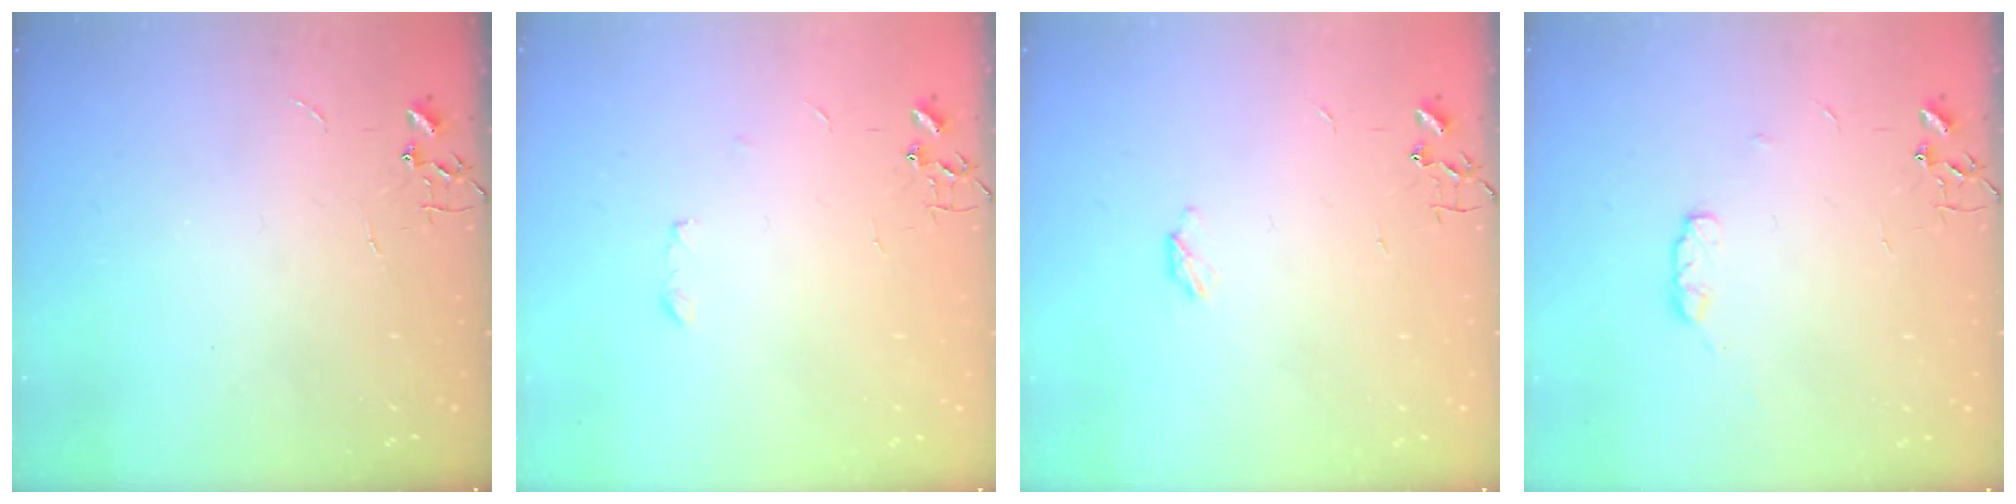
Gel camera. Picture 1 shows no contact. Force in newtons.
{"total": 3.2, "press": 3.2, "slide": 0.6}
{"total": 2.9, "press": 2.9, "slide": 0.5}
{"total": 5.7, "press": 5.6, "slide": 0.9}